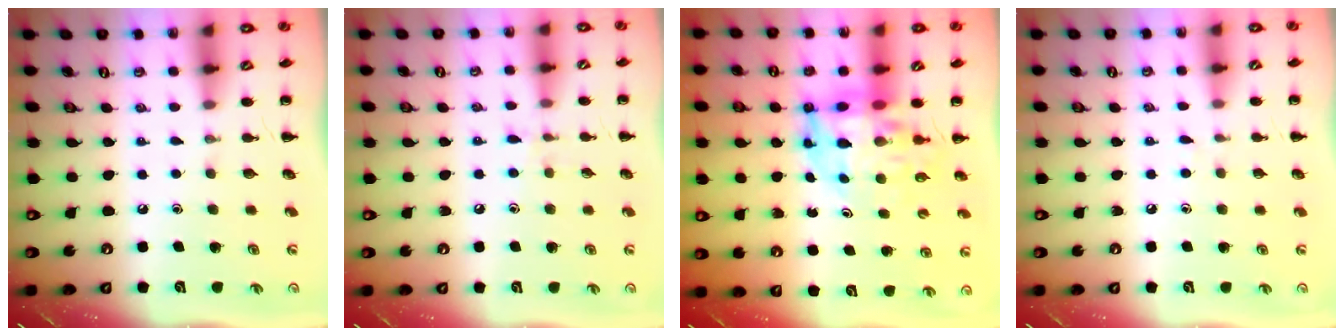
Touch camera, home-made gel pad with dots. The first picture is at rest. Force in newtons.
{"total": 6.3, "press": 5.9, "slide": 2.2}
{"total": 11.1, "press": 10.5, "slide": 3.6}
{"total": 2.7, "press": 2.4, "slide": 1.4}